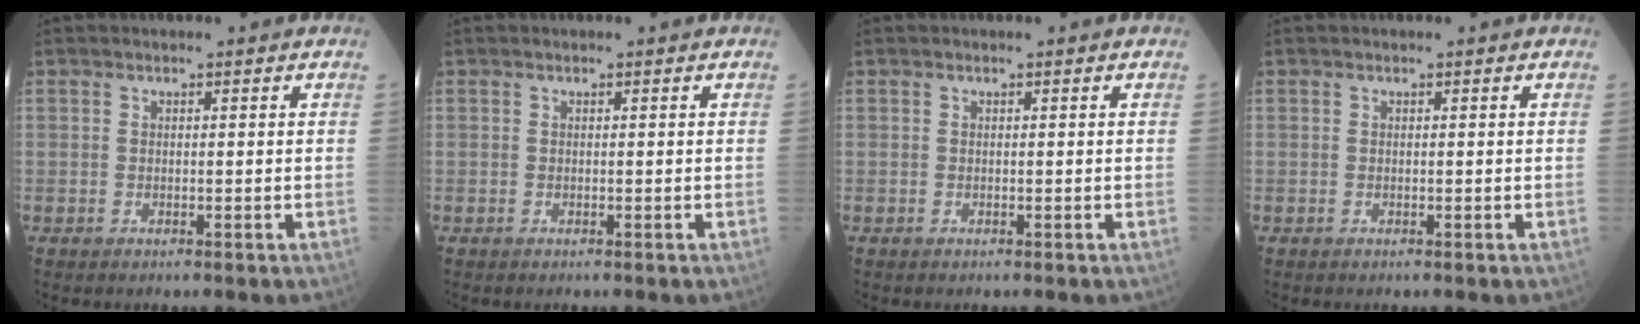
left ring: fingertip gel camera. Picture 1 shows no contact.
{"total": 0.0}
{"total": 0.0}
{"total": 0.0}